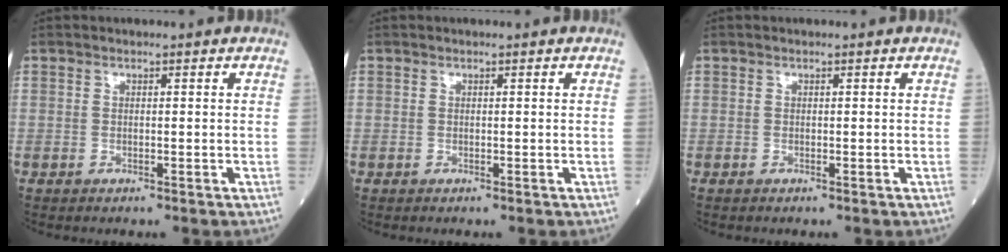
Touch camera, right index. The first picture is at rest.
{"total": 0.0}
{"total": 0.0}